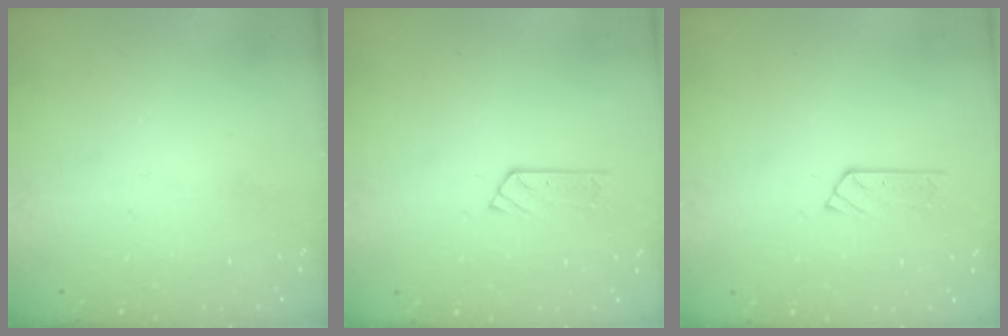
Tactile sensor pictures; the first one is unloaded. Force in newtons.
{"total": 3.3, "press": 3.3, "slide": 0.3}
{"total": 3.3, "press": 3.3, "slide": 0.3}